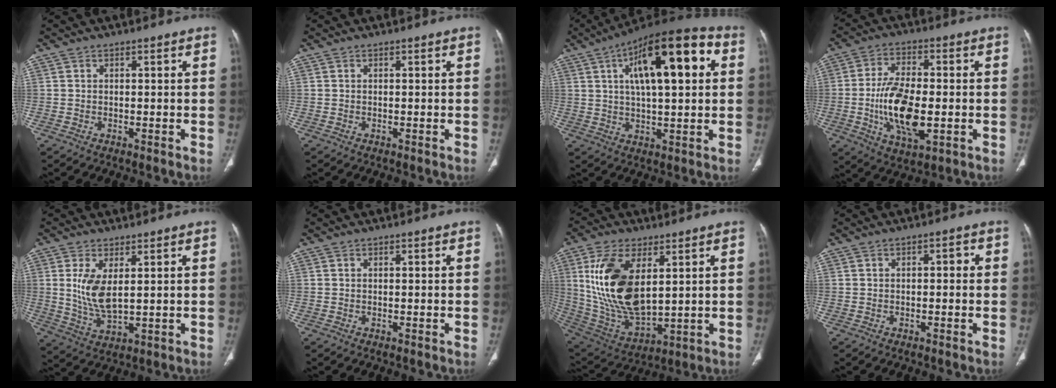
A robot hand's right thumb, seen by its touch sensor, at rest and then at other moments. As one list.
[{"total": 0.0}, {"total": 19.5, "force": [5.6, 7.0, 17.3], "torque": [-0.248, 0.019, 0.079]}, {"total": 14.1, "force": [-2.3, 6.6, 12.2], "torque": [-0.224, -0.001, -0.036]}, {"total": 7.7, "force": [1.7, 3.3, 6.7], "torque": [-0.138, -0.021, 0.046]}, {"total": 0.0}, {"total": 19.5, "force": [5.0, 10.0, 16.0], "torque": [-0.307, -0.027, 0.108]}, {"total": 1.7, "force": [0.1, 0.9, 1.4], "torque": [-0.012, 0.008, -0.004]}]